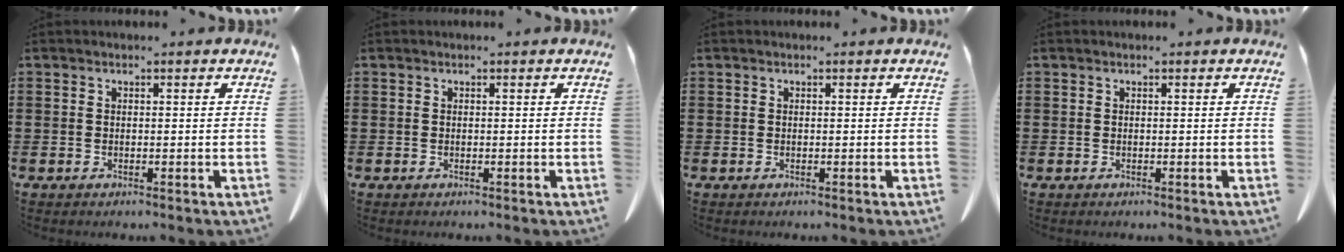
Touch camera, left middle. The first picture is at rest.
{"total": 0.0}
{"total": 0.0}
{"total": 0.0}